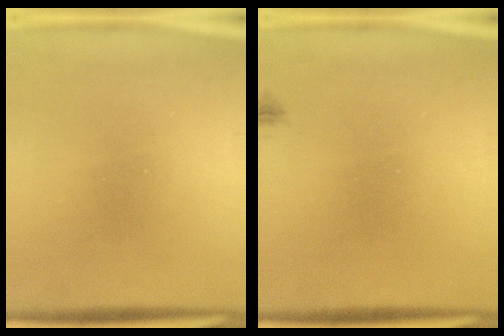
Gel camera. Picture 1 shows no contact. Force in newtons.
{"total": 0.7}